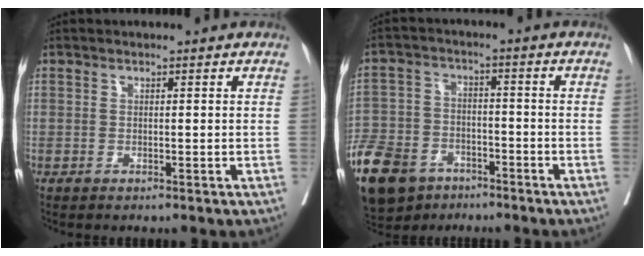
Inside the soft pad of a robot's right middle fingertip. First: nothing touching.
{"total": 16.6, "force": [-10.6, 10.1, 7.7], "torque": [-0.203, -0.014, -0.180]}